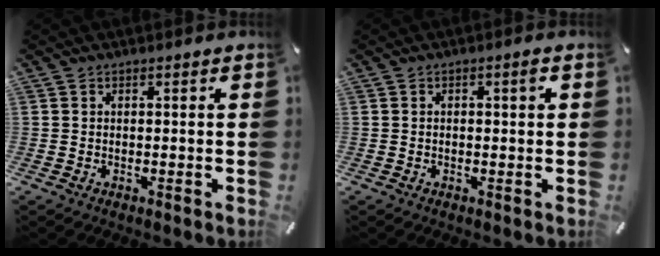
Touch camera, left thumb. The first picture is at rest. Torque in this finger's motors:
{"motor_torque": [-0.06, -0.31, 0.06, 0.06, -0.01]}